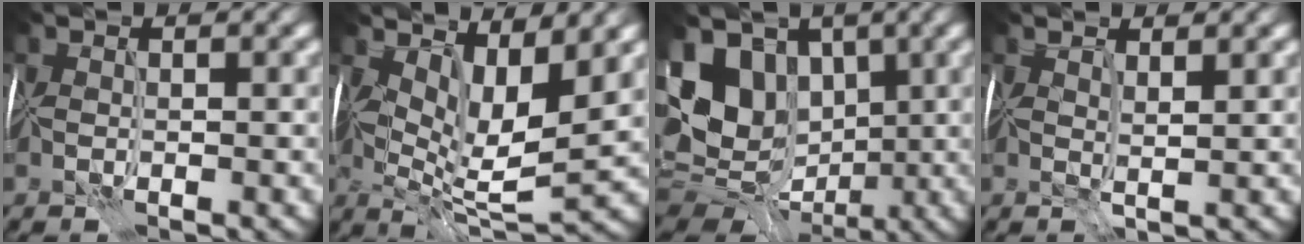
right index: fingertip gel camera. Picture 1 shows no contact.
{"total": 6.8, "force": [2.4, 2.5, 5.8], "torque": [-0.110, -0.013, 0.047]}
{"total": 13.0, "force": [1.9, 9.3, 8.8], "torque": [-0.170, 0.006, 0.033]}
{"total": 1.4, "force": [1.2, -0.3, 0.7], "torque": [-0.012, 0.001, 0.020]}